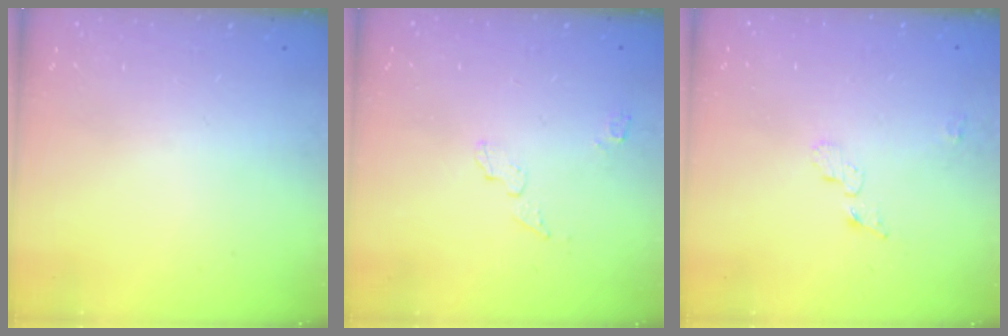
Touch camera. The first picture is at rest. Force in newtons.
{"total": 4.1, "press": 4.0, "slide": 0.5}
{"total": 4.8, "press": 4.8, "slide": 0.4}